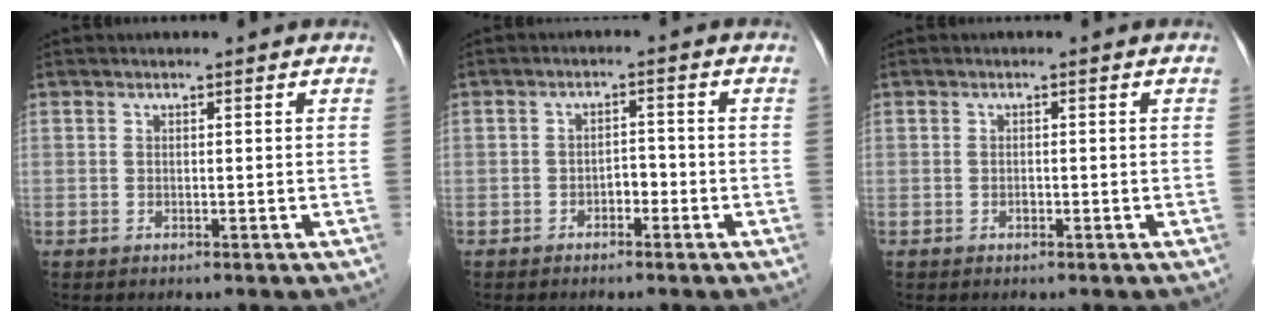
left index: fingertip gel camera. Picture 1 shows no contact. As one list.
[{"total": 2.2, "force": [-1.4, 1.2, 1.2], "torque": [-0.014, 0.005, -0.023]}, {"total": 0.6, "force": [-0.4, 0.3, 0.2], "torque": [-0.004, -0.001, -0.008]}]